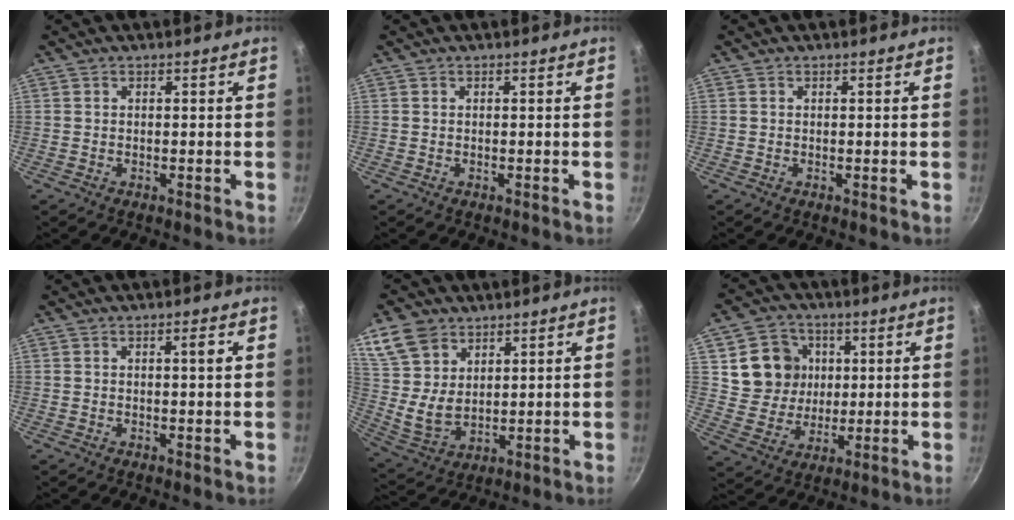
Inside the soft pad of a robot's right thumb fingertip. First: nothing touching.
{"total": 0.0}
{"total": 0.0}
{"total": 2.1, "force": [0.4, 0.2, 2.0], "torque": [-0.030, 0.001, 0.007]}
{"total": 11.6, "force": [6.4, 8.0, 5.4], "torque": [-0.086, -0.027, 0.139]}
{"total": 11.7, "force": [3.0, 10.5, 4.2], "torque": [-0.045, -0.009, 0.057]}